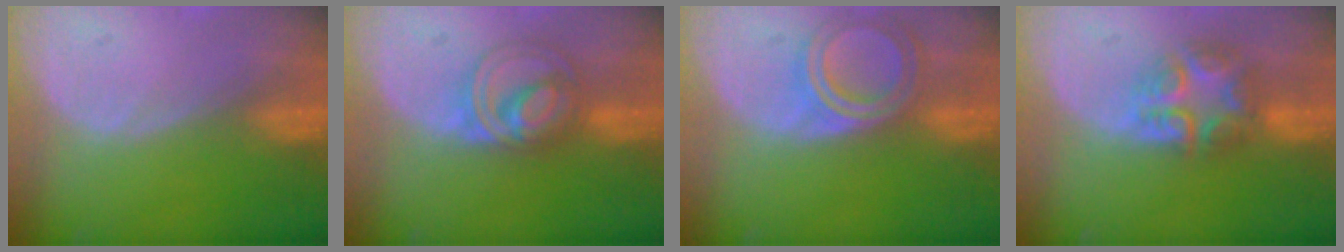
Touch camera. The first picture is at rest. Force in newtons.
{"total": 6.3, "press": 6.3, "slide": 0.1}
{"total": 6.5, "press": 5.8, "slide": 2.9}
{"total": 7.8, "press": 6.7, "slide": 4.1}